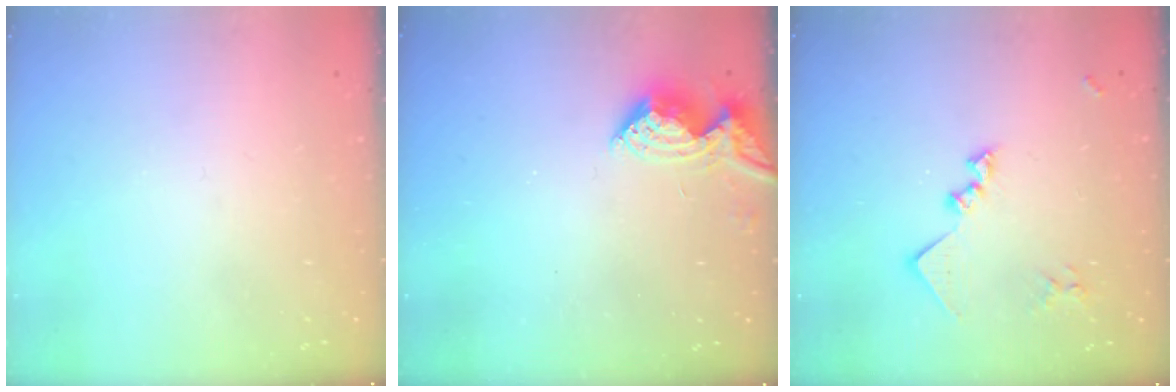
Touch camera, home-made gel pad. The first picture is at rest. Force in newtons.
{"total": 10.6, "press": 10.6, "slide": 0.9}
{"total": 12.7, "press": 12.7, "slide": 0.6}